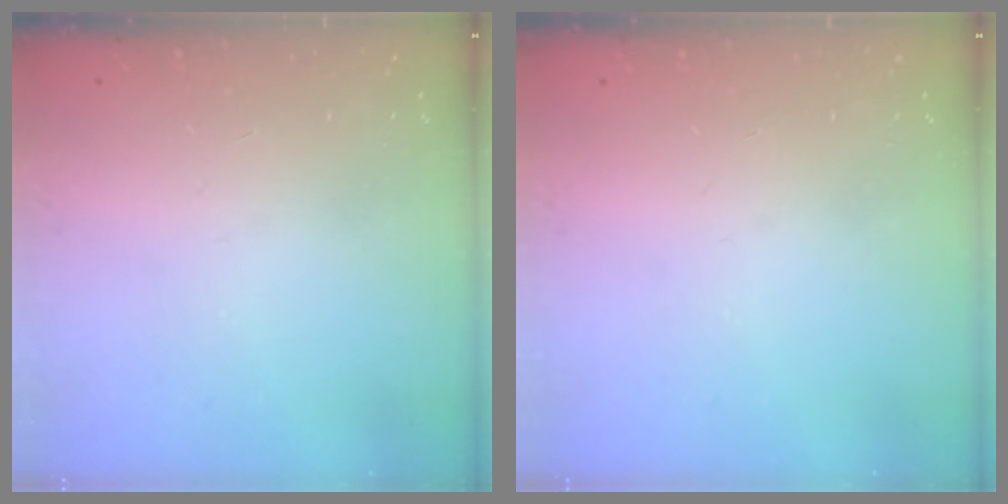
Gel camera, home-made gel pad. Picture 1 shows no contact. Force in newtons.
{"total": 0.0}